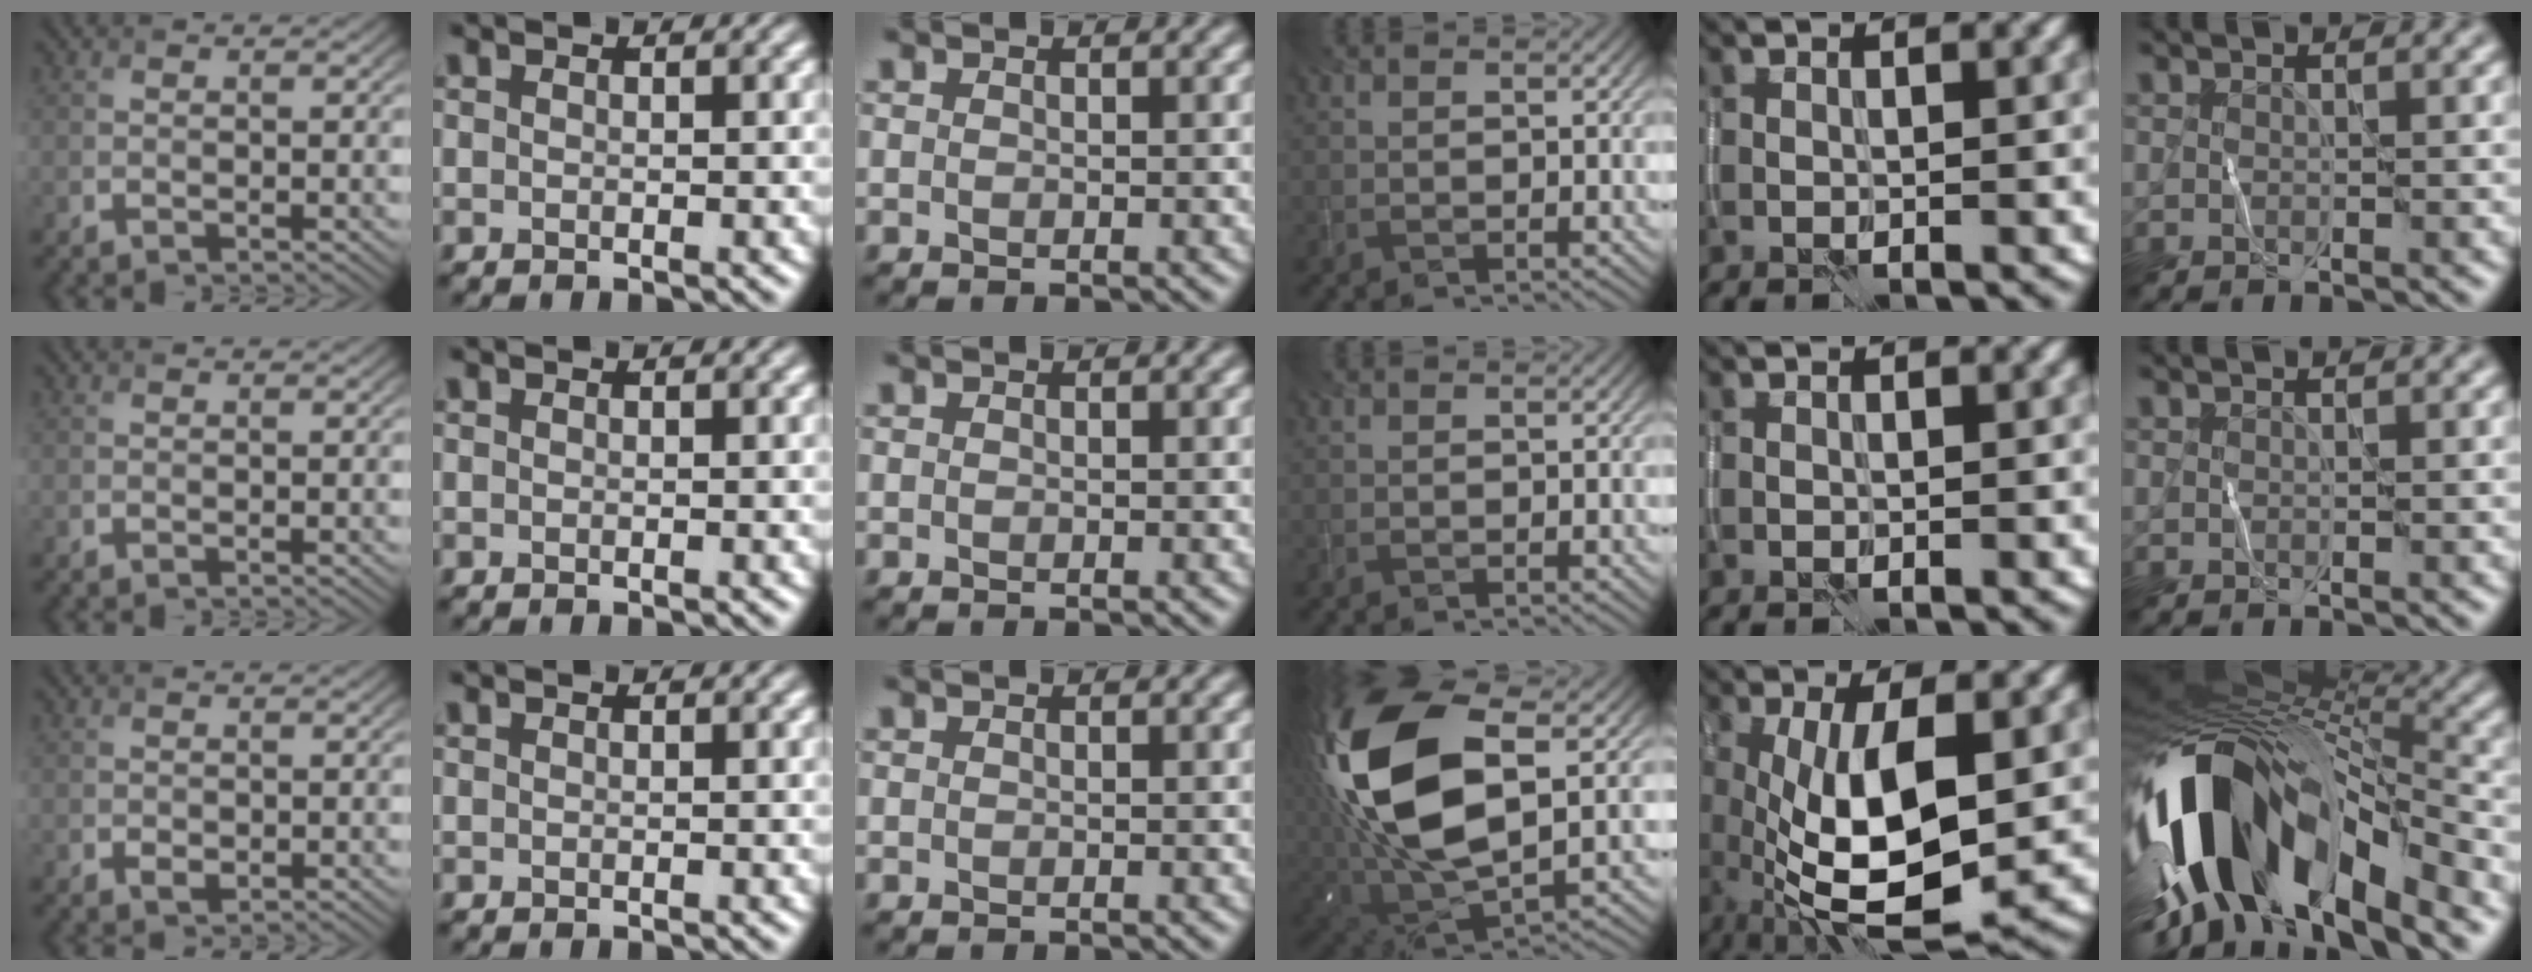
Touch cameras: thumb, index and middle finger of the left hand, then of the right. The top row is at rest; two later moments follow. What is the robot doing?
{"motion": "wipe", "object": "whiteboard"}